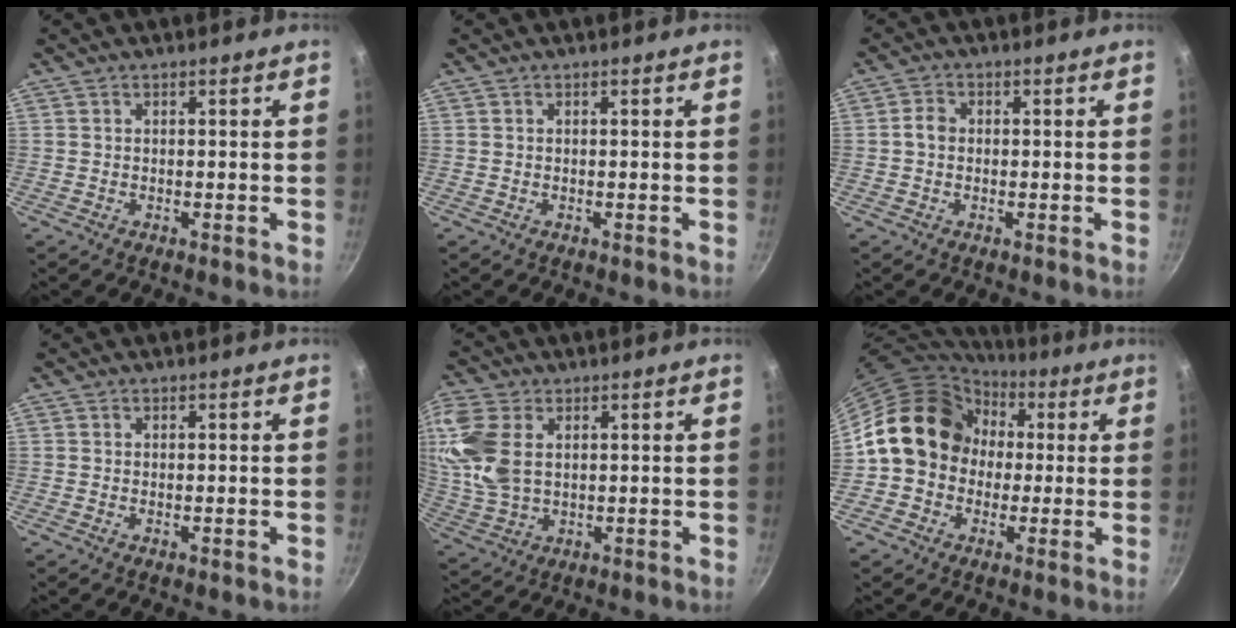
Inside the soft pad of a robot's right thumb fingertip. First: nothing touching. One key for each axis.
{"total": 0.0}
{"total": 2.5, "fx": -0.2, "fy": 2.0, "fz": 1.5, "tx": -0.024, "ty": 0.010, "tz": -0.007}
{"total": 0.0}
{"total": 11.4, "fx": 2.8, "fy": 7.3, "fz": 8.3, "tx": -0.176, "ty": -0.007, "tz": 0.060}
{"total": 15.1, "fx": 1.5, "fy": 13.0, "fz": 7.6, "tx": -0.086, "ty": 0.035, "tz": 0.013}